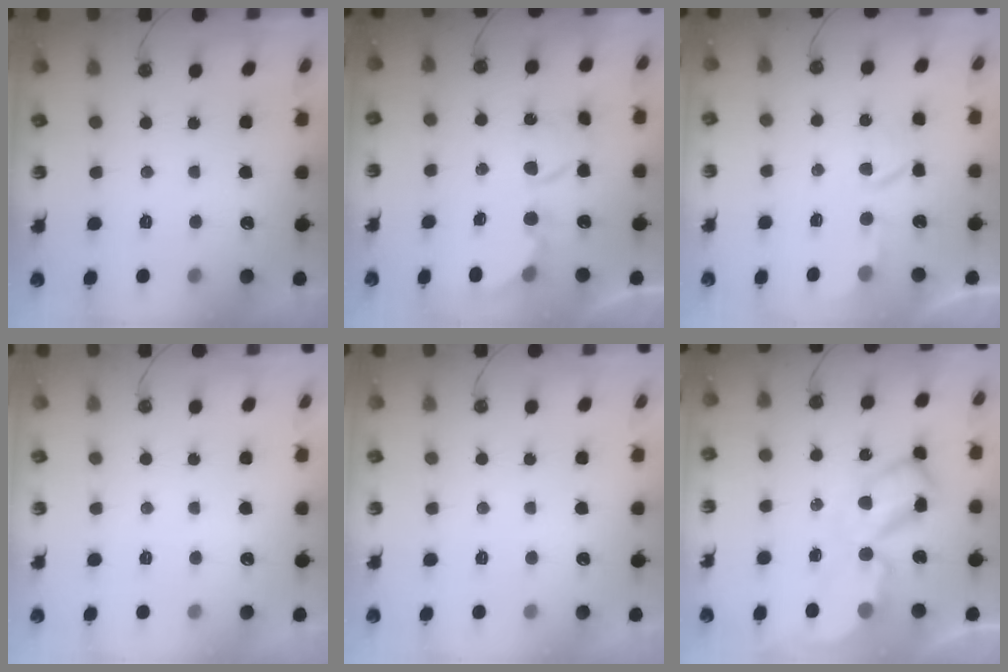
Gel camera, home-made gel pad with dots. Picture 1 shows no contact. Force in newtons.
{"total": 6.5, "press": 6.5, "slide": 0.2}
{"total": 3.6, "press": 3.5, "slide": 0.6}
{"total": 0.0}
{"total": 0.0}
{"total": 13.4, "press": 13.3, "slide": 1.5}